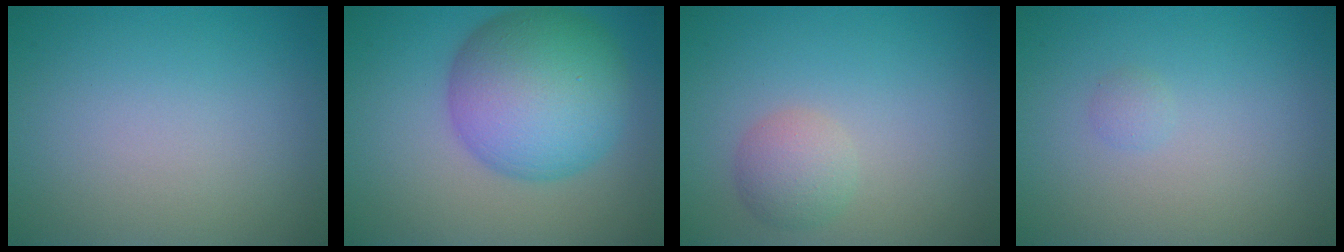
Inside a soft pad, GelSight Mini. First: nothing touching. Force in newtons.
{"total": 10.3, "press": 10.3, "slide": 0.2}
{"total": 2.4, "press": 2.4, "slide": 0.1}
{"total": 0.6, "press": 0.6, "slide": 0.1}